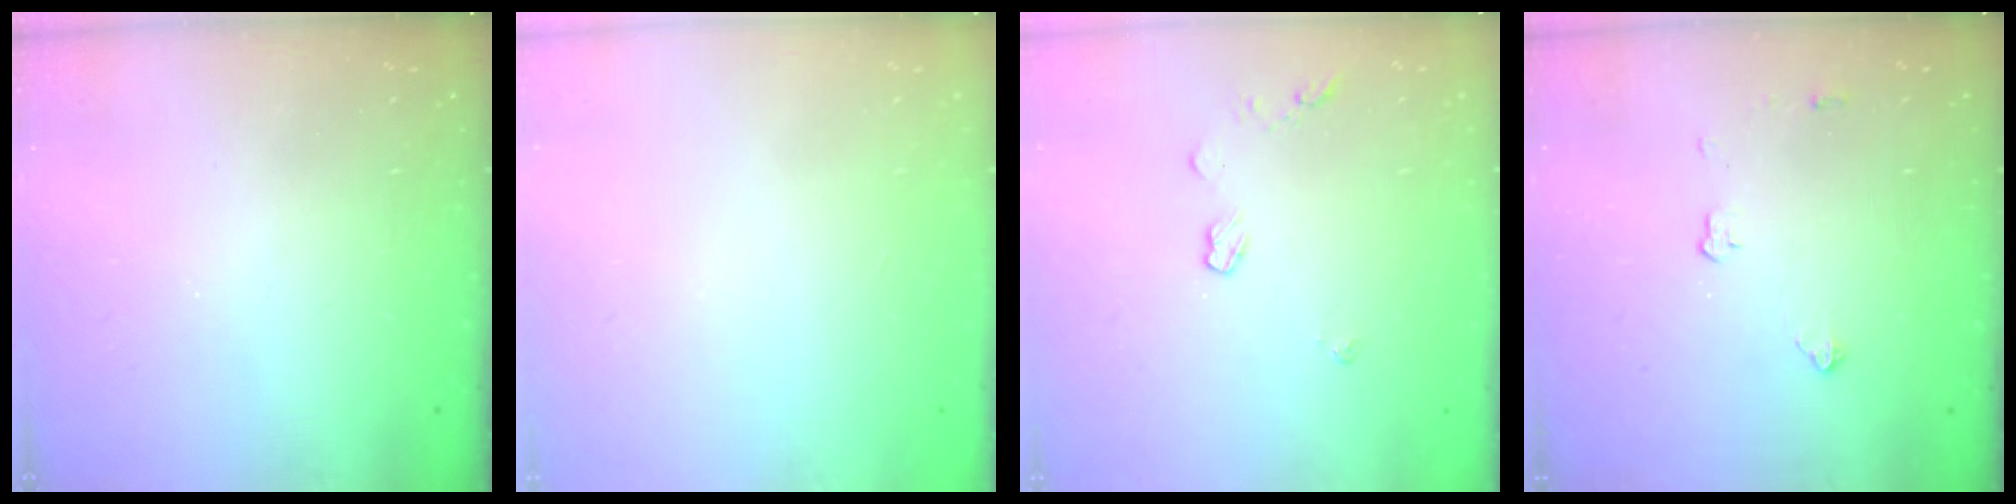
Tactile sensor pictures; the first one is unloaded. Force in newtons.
{"total": 0.0}
{"total": 4.5, "press": 4.5, "slide": 0.6}
{"total": 3.6, "press": 3.5, "slide": 0.5}